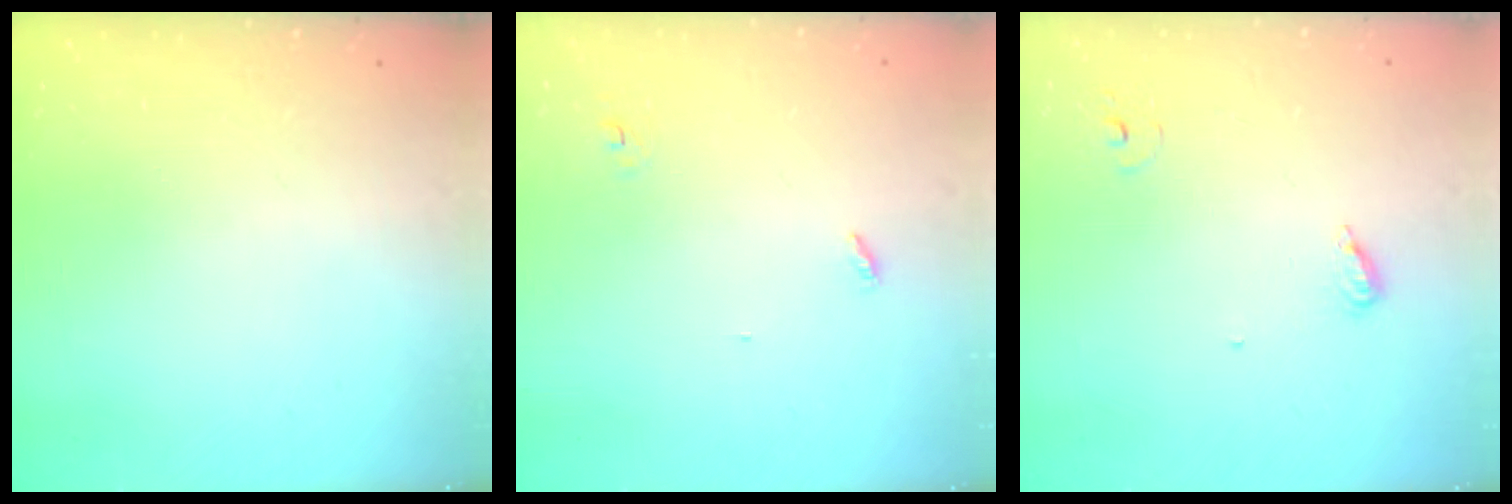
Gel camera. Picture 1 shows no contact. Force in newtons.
{"total": 2.8, "press": 2.8, "slide": 0.2}
{"total": 6.4, "press": 6.4, "slide": 0.5}